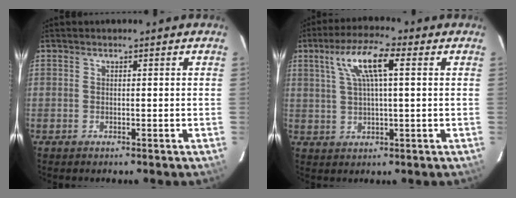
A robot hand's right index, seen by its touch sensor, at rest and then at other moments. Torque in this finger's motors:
{"motor_torque": [0.51, 0.34, 0.29, 0.13]}